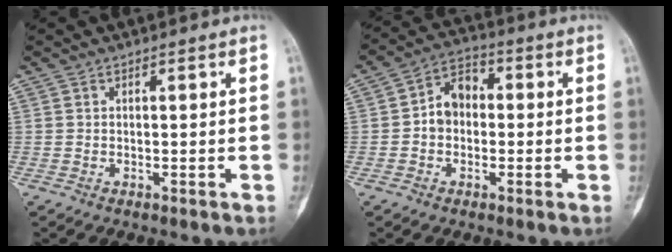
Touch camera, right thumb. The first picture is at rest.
{"total": 7.0, "force": [-0.4, 5.4, 4.4], "torque": [-0.054, 0.027, -0.020]}